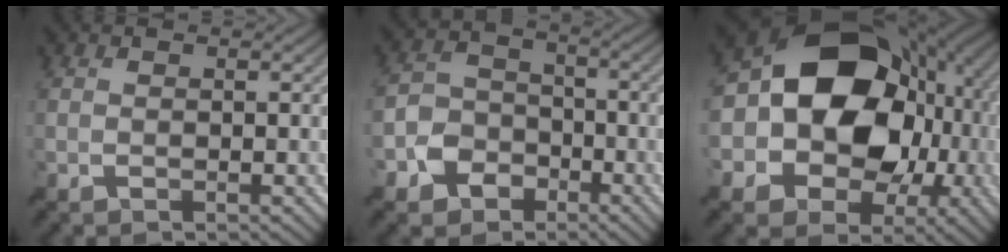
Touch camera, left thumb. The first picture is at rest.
{"total": 6.6, "force": [-3.5, 5.1, 2.2], "torque": [-0.052, 0.001, -0.083]}
{"total": 20.5, "force": [0.8, 16.2, 12.5], "torque": [-0.232, -0.009, 0.011]}